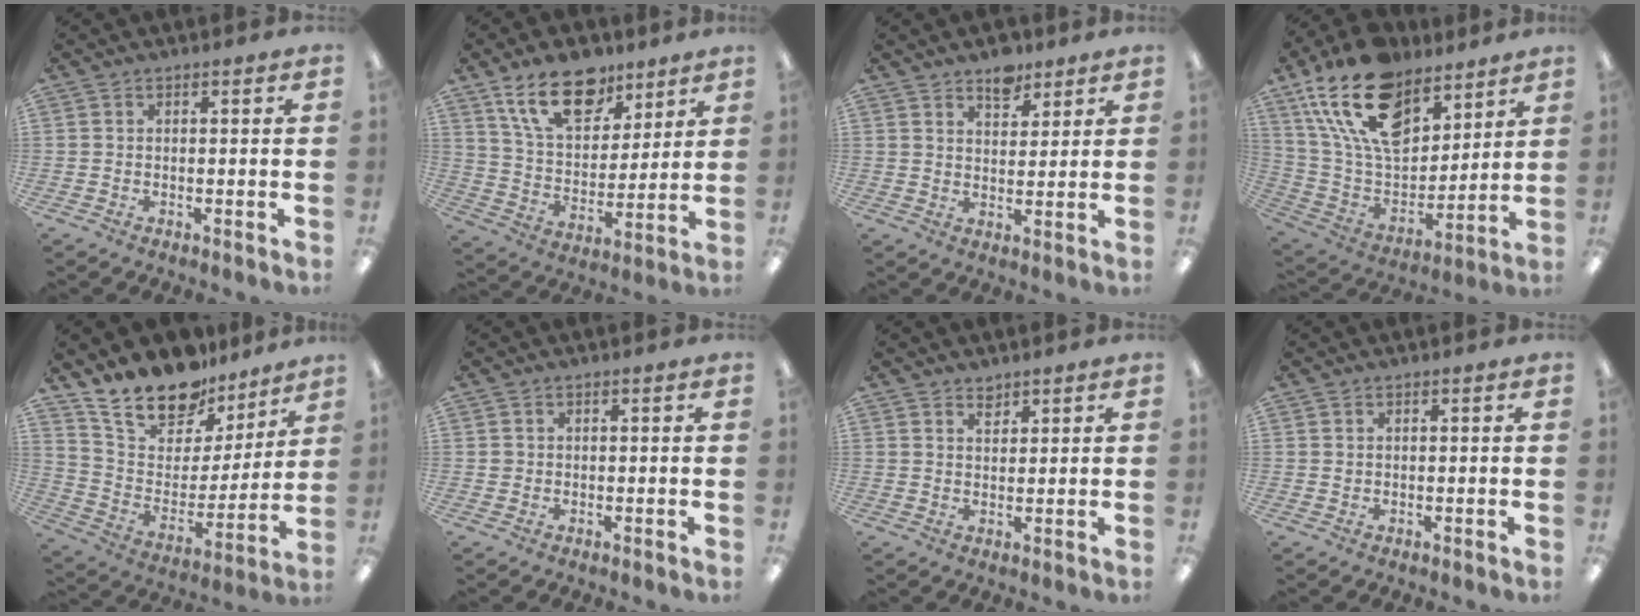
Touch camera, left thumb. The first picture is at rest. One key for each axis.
{"total": 17.3, "fx": 11.2, "fy": 9.5, "fz": 9.1, "tx": -0.143, "ty": -0.047, "tz": 0.202}
{"total": 6.0, "fx": 4.8, "fy": 3.1, "fz": 2.0, "tx": -0.020, "ty": -0.025, "tz": 0.084}
{"total": 22.6, "fx": 13.5, "fy": 13.1, "fz": 12.6, "tx": -0.246, "ty": -0.066, "tz": 0.244}
{"total": 17.7, "fx": 15.5, "fy": 7.5, "fz": 4.4, "tx": -0.111, "ty": -0.120, "tz": 0.285}
{"total": 1.0, "fx": 0.2, "fy": 1.0, "fz": 0.1, "tx": -0.002, "ty": 0.006, "tz": 0.002}
{"total": 2.4, "fx": 2.1, "fy": 1.1, "fz": 0.4, "tx": 0.006, "ty": -0.013, "tz": 0.038}
{"total": 0.7, "fx": 0.4, "fy": 0.5, "fz": 0.1, "tx": -0.003, "ty": 0.002, "tz": 0.008}